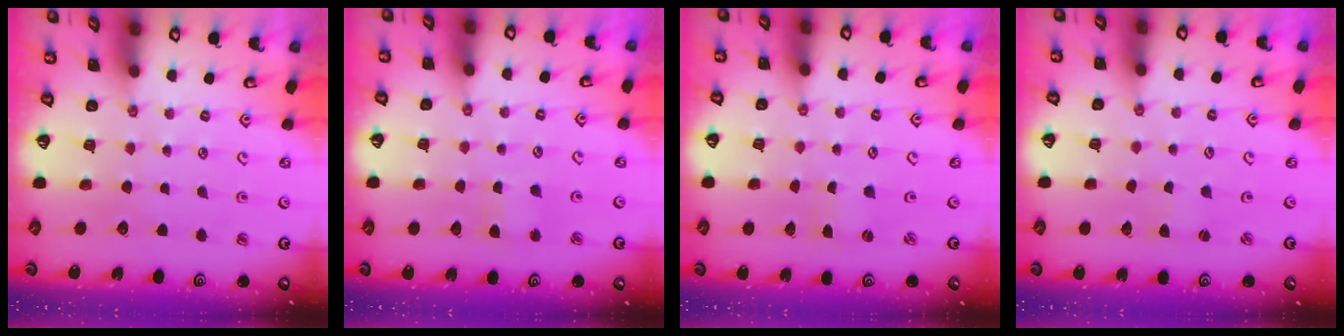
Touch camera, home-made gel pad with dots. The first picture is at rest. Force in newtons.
{"total": 3.1, "press": 3.1, "slide": 0.3}
{"total": 0.0}
{"total": 0.9, "press": 0.8, "slide": 0.1}